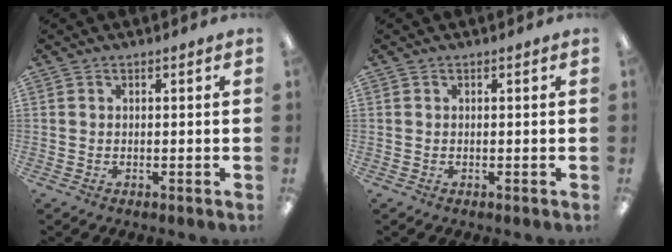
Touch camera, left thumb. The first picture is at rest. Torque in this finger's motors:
{"motor_torque": [0.01, 0.01, 0.00, 0.00, 0.00]}